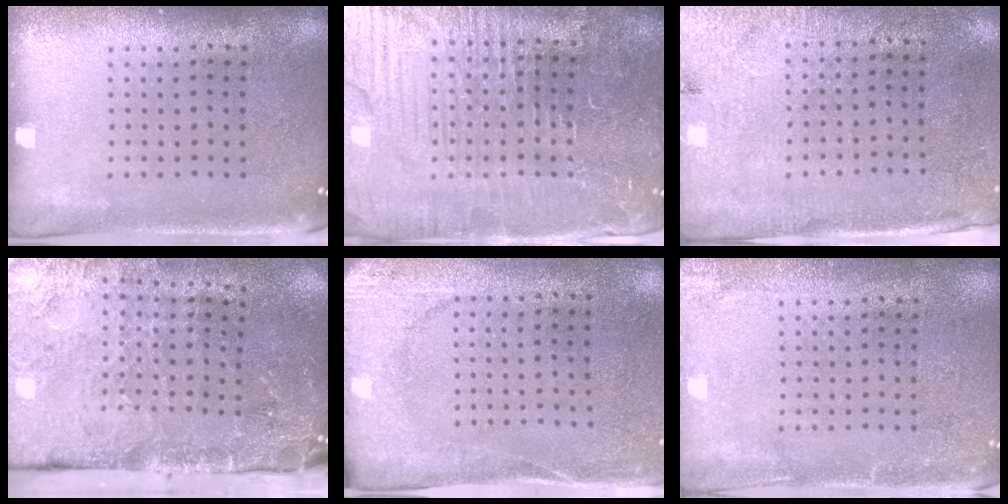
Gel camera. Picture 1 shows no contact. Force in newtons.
{"total": 5.7, "press": 5.3, "slide": 2.2}
{"total": 2.7, "press": 2.2, "slide": 1.5}
{"total": 3.7, "press": 3.4, "slide": 1.5}
{"total": 2.7, "press": 2.2, "slide": 1.7}
{"total": 2.1, "press": 2.1, "slide": 0.2}